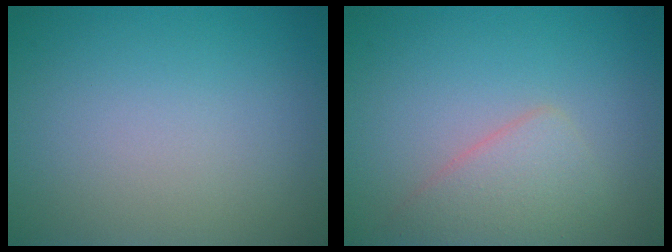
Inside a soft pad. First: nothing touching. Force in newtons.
{"total": 2.8, "press": 2.8, "slide": 0.2}